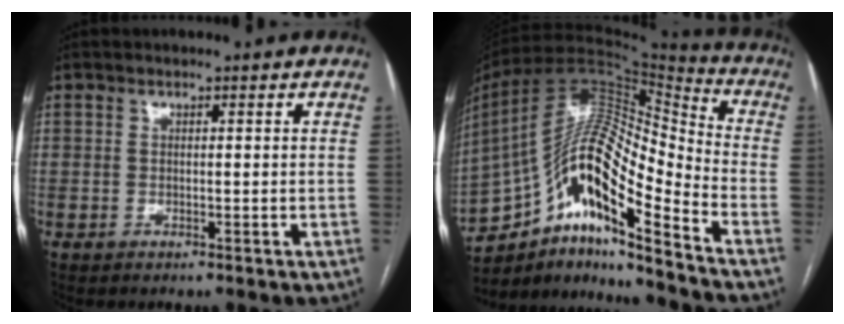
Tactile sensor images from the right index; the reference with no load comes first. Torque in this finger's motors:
{"motor_torque": [0.94, -0.95, 0.67, 0.19]}